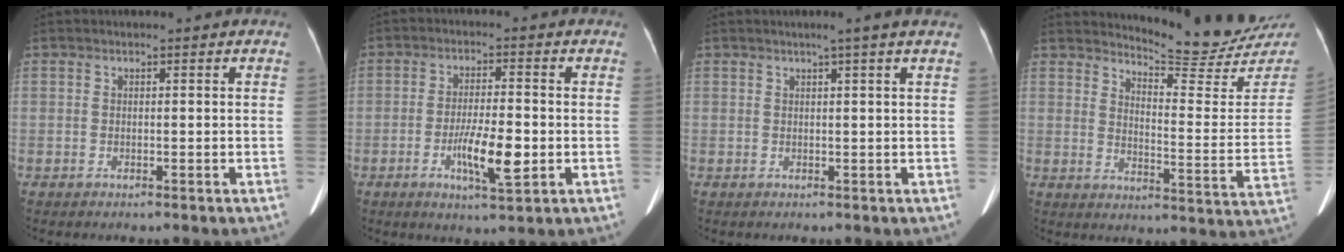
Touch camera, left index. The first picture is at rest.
{"total": 7.2, "force": [-2.0, 1.3, 6.8], "torque": [-0.122, -0.010, -0.034]}
{"total": 2.3, "force": [1.5, -0.8, 1.5], "torque": [-0.023, 0.001, 0.028]}
{"total": 17.4, "force": [17.2, 0.8, 2.5], "torque": [-0.030, -0.112, 0.197]}